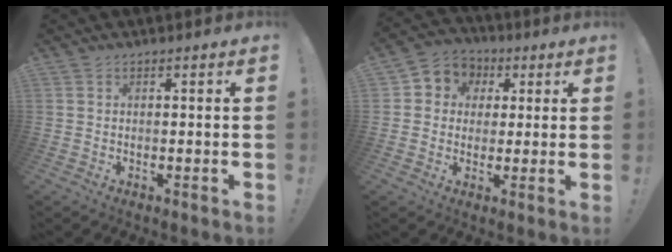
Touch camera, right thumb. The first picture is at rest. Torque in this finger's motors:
{"motor_torque": [-0.40, 0.45, 0.02, -0.02, 0.00]}